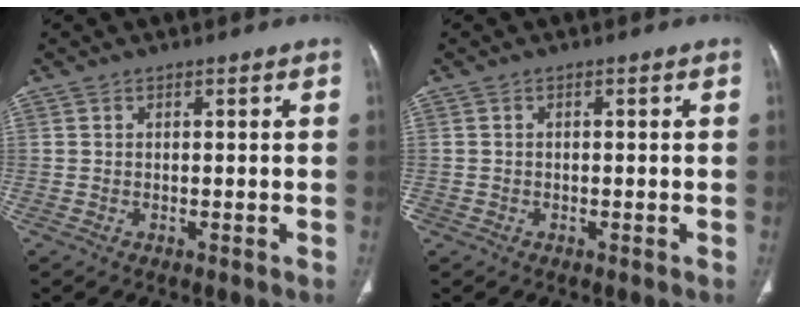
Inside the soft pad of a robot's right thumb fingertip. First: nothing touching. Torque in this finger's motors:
{"motor_torque": [0.00, -0.25, -0.23, 0.07, -0.02]}